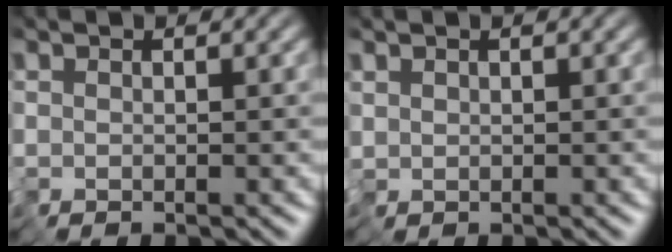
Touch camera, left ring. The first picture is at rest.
{"total": 0.6, "force": [0.3, 0.5, -0.2], "torque": [0.004, 0.003, 0.008]}